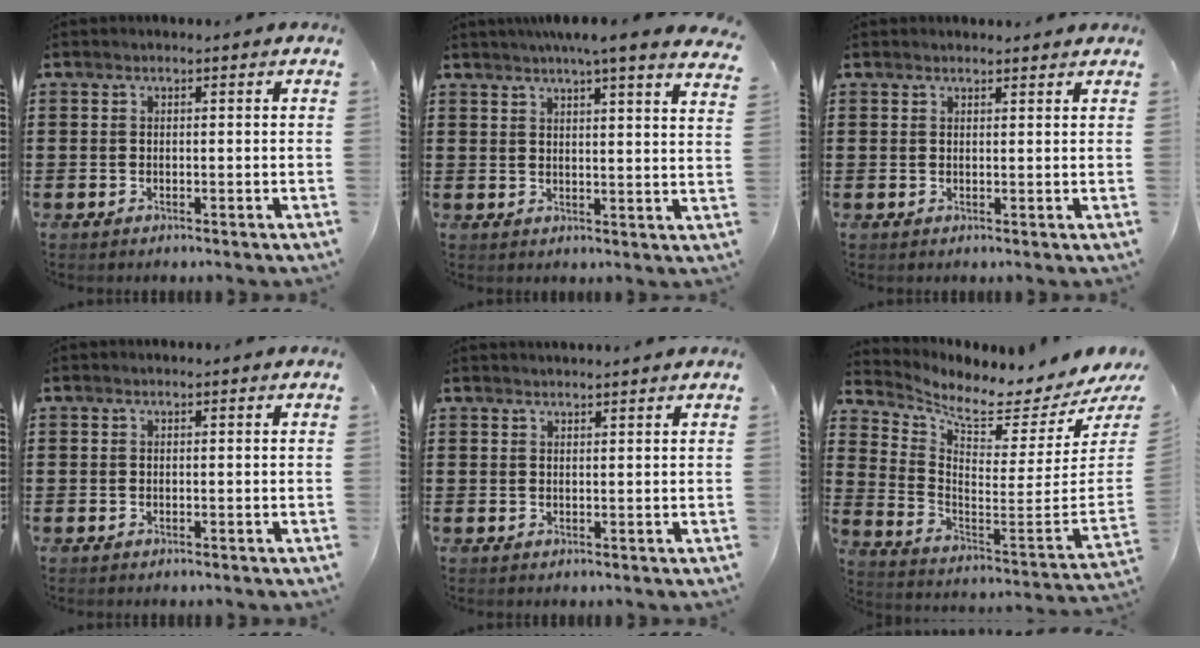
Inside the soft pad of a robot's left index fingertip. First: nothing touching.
{"total": 5.2, "force": [4.4, -1.1, 2.7], "torque": [-0.058, -0.021, 0.073]}
{"total": 1.4, "force": [1.3, 0.2, 0.2], "torque": [-0.008, 0.000, 0.027]}
{"total": 0.0}
{"total": 1.3, "force": [1.3, -0.3, 0.1], "torque": [-0.004, -0.004, 0.026]}
{"total": 4.6, "force": [3.9, 0.7, 2.4], "torque": [-0.059, -0.064, 0.057]}